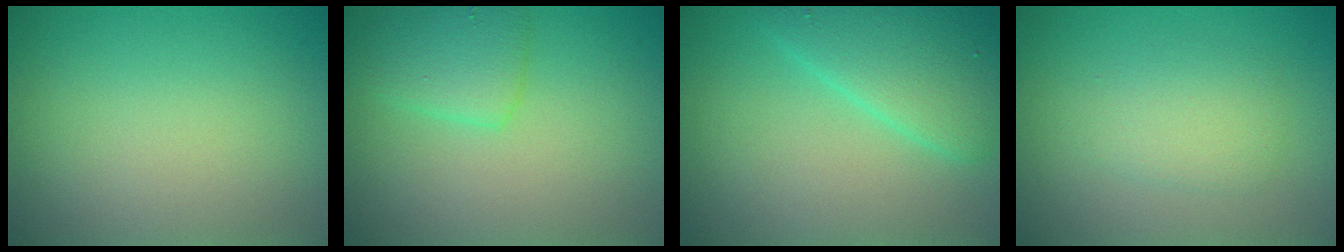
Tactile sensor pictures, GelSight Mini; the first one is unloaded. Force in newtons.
{"total": 2.8, "press": 2.8, "slide": 0.1}
{"total": 4.8, "press": 4.8, "slide": 0.1}
{"total": 2.4, "press": 2.4, "slide": 0.1}